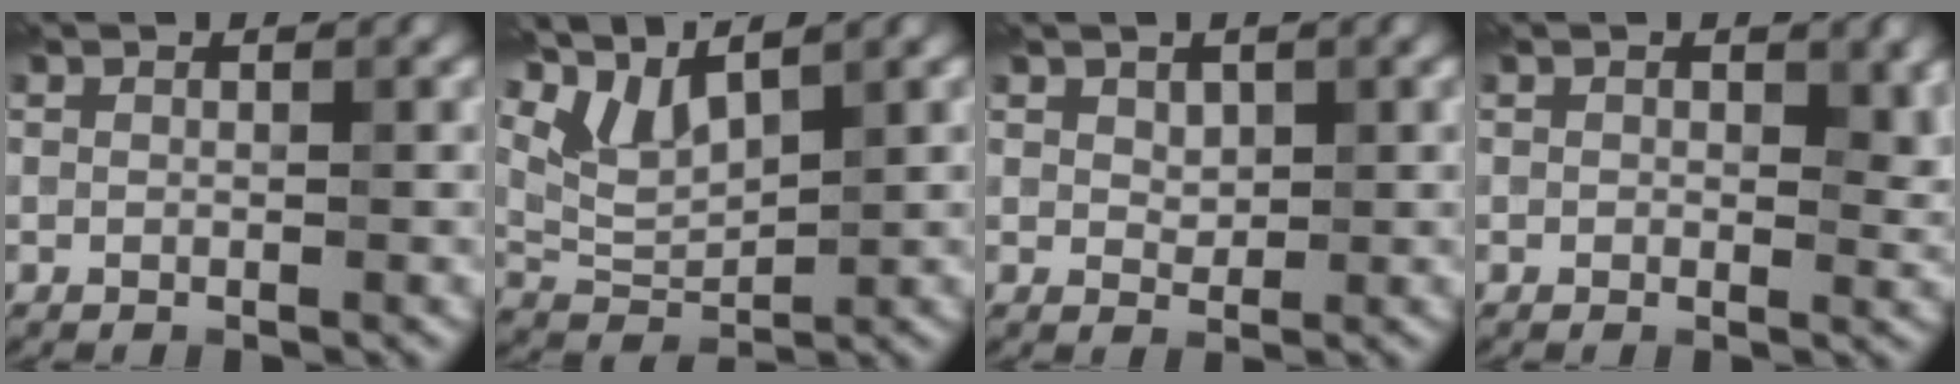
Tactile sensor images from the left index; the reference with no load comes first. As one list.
[{"total": 3.8, "force": [3.2, 1.2, 1.7], "torque": [-0.050, -0.001, 0.072]}, {"total": 1.2, "force": [0.8, 0.9, 0.3], "torque": [-0.006, 0.002, 0.017]}, {"total": 3.2, "force": [0.6, 2.0, 2.4], "torque": [-0.022, 0.004, 0.007]}]